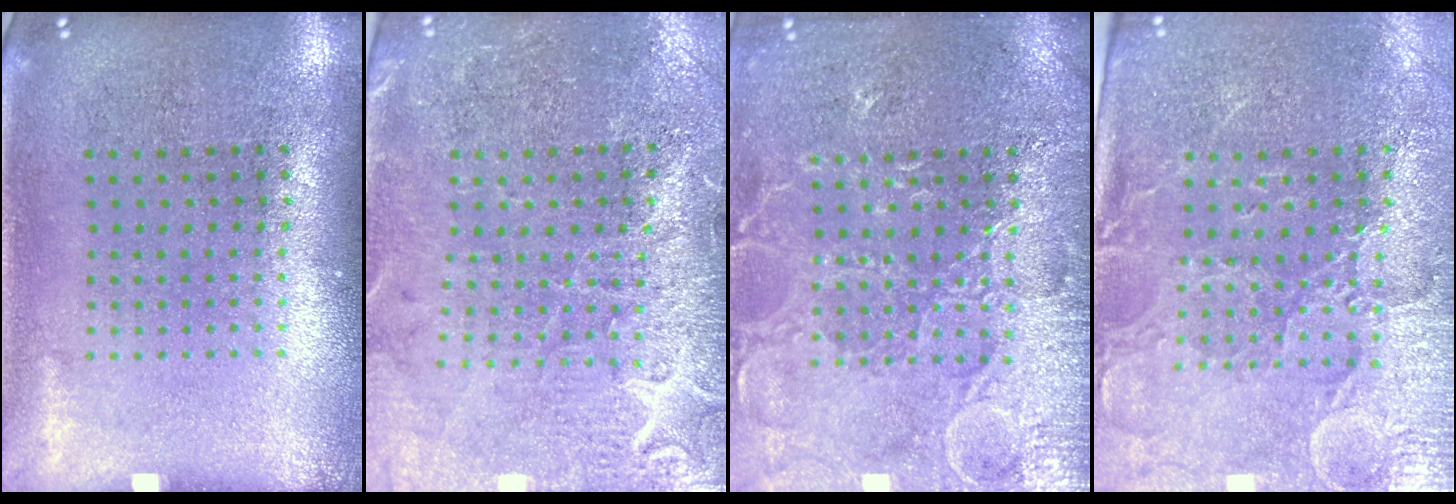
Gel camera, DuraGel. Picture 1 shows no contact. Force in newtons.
{"total": 3.2, "press": 3.1, "slide": 1.0}
{"total": 5.6, "press": 5.5, "slide": 0.7}
{"total": 3.5, "press": 3.3, "slide": 1.1}